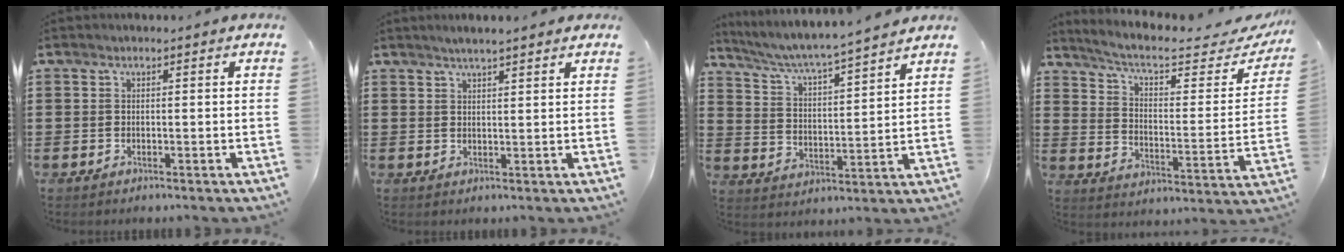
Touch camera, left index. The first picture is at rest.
{"total": 2.5, "force": [2.2, 0.2, 1.1], "torque": [-0.025, 0.004, 0.040]}
{"total": 4.7, "force": [4.3, -0.6, 1.6], "torque": [-0.053, -0.036, 0.066]}
{"total": 6.6, "force": [5.2, 1.1, 3.9], "torque": [-0.090, -0.036, 0.083]}